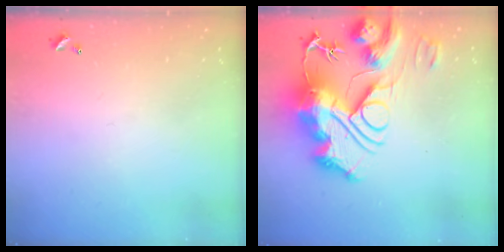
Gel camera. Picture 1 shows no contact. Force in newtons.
{"total": 0.5, "press": 0.5, "slide": 0.0}